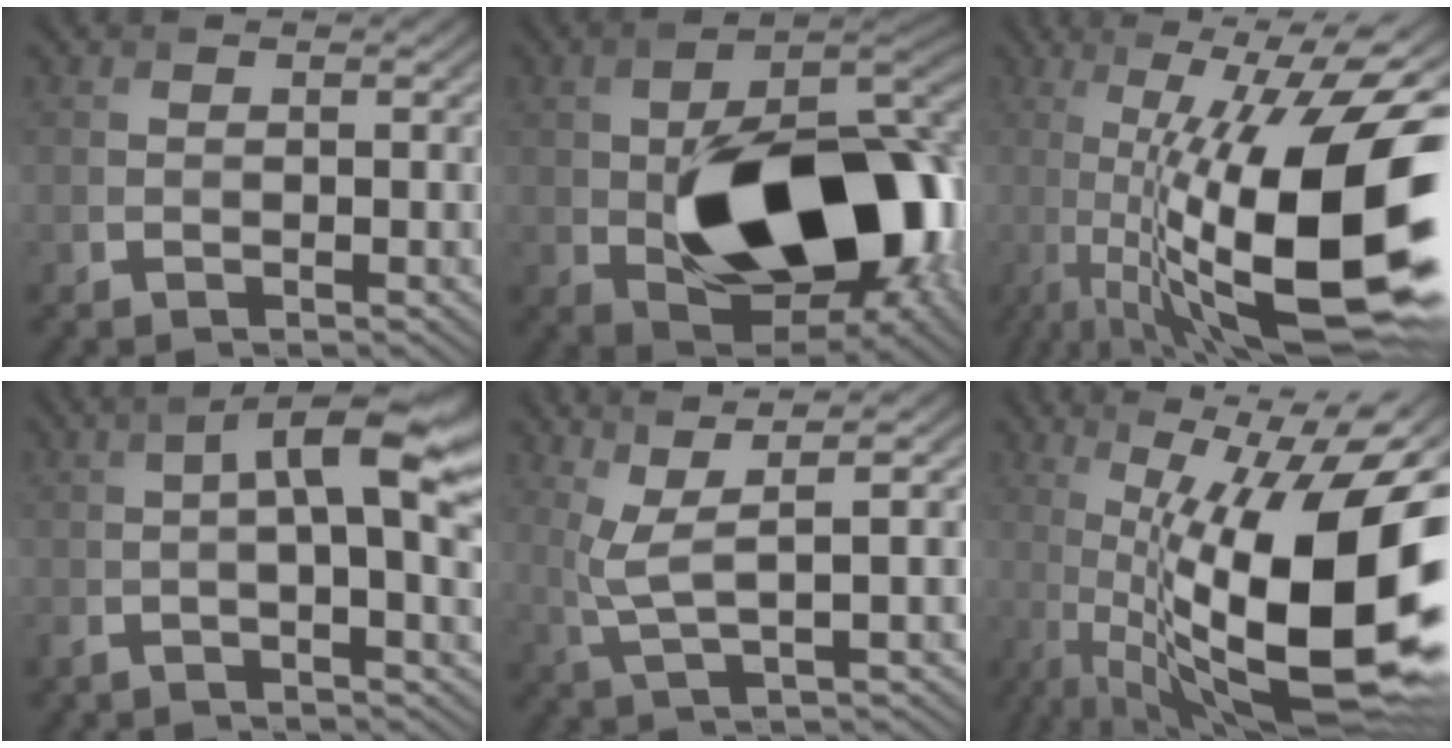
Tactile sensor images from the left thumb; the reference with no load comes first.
{"total": 18.0, "force": [-2.6, 10.7, 14.2], "torque": [-0.222, -0.021, -0.020]}
{"total": 17.9, "force": [-2.3, 5.9, 16.7], "torque": [-0.263, -0.011, -0.031]}
{"total": 10.0, "force": [1.4, 2.8, 9.4], "torque": [-0.161, 0.008, 0.022]}
{"total": 5.2, "force": [2.5, 0.7, 4.5], "torque": [-0.110, 0.011, 0.059]}
{"total": 19.3, "force": [-0.6, 6.4, 18.2], "torque": [-0.274, -0.002, 0.001]}